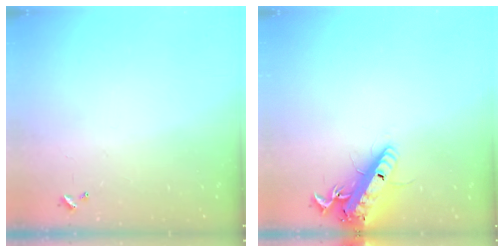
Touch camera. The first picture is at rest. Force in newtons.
{"total": 17.3, "press": 17.0, "slide": 3.4}